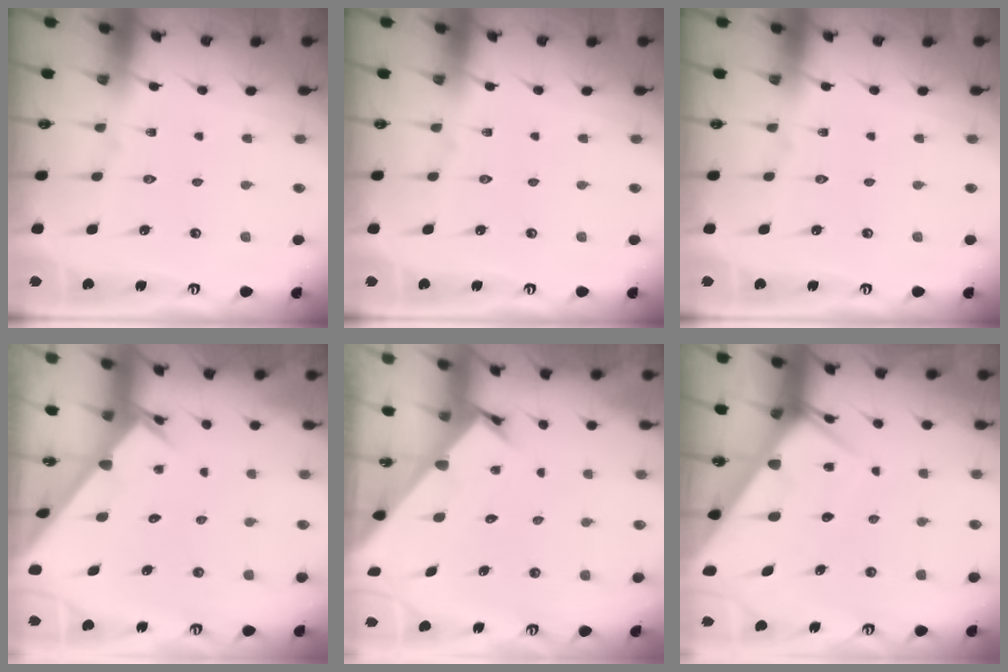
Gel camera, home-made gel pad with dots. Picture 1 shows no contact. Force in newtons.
{"total": 0.0}
{"total": 0.0}
{"total": 3.8, "press": 3.8, "slide": 0.3}
{"total": 2.4, "press": 2.4, "slide": 0.2}
{"total": 5.3, "press": 5.3, "slide": 0.5}